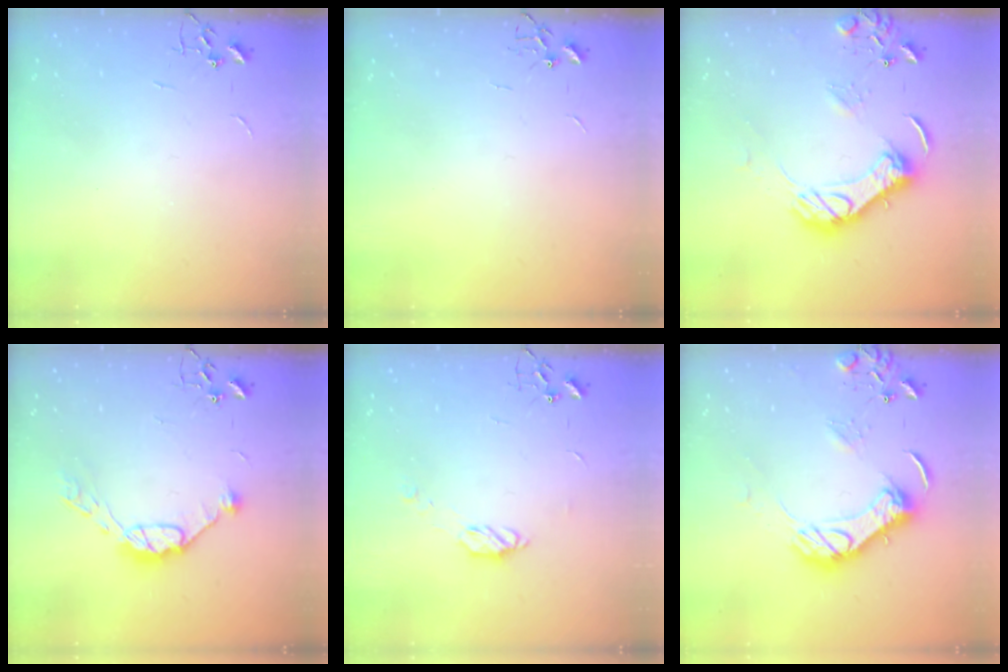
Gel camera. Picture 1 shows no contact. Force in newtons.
{"total": 0.0}
{"total": 14.6, "press": 14.6, "slide": 1.1}
{"total": 11.7, "press": 11.7, "slide": 1.1}
{"total": 6.3, "press": 6.3, "slide": 0.5}
{"total": 14.6, "press": 14.6, "slide": 1.1}